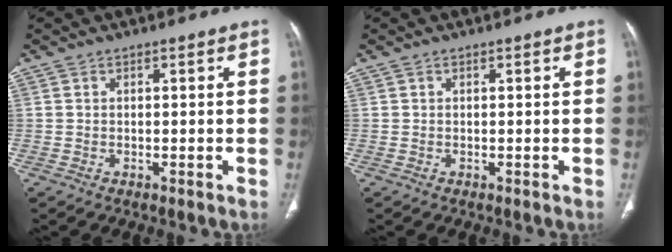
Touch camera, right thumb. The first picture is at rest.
{"total": 0.0}